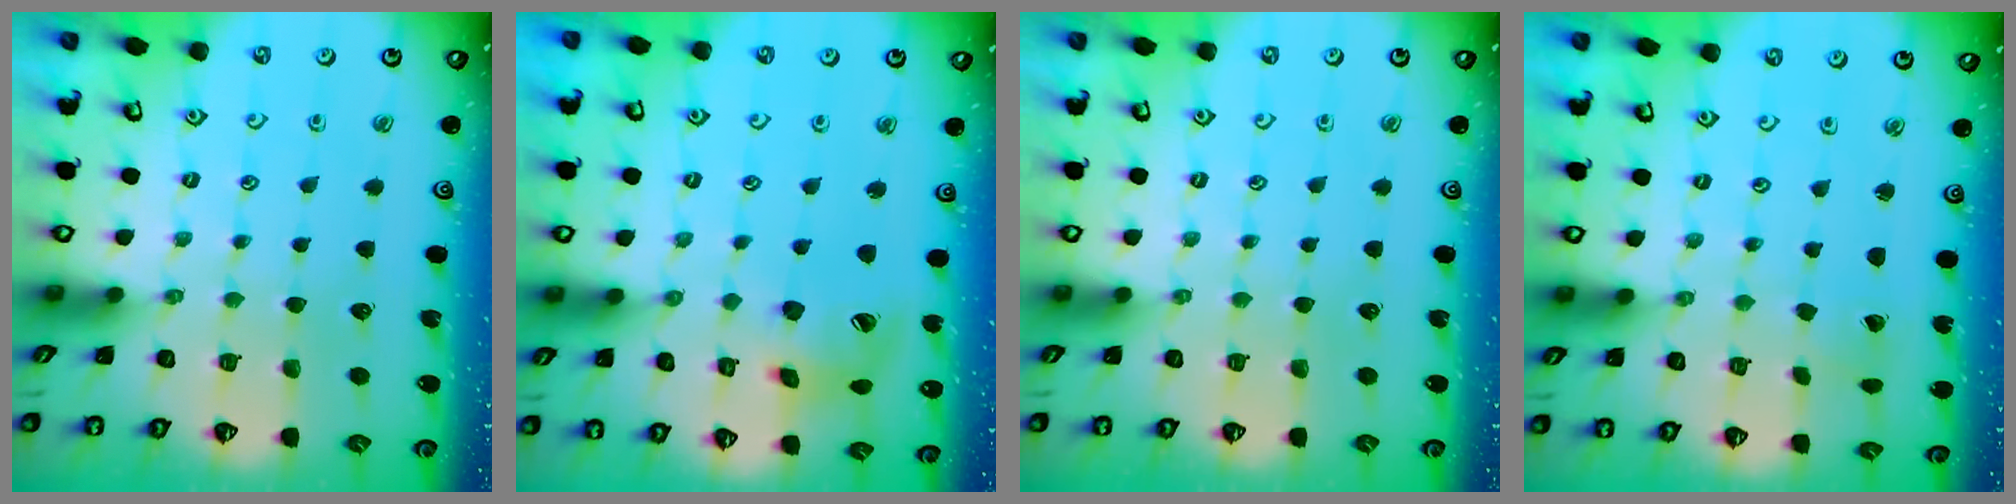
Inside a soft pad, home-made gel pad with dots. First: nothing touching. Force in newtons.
{"total": 13.5, "press": 13.3, "slide": 1.9}
{"total": 0.0}
{"total": 1.2, "press": 1.2, "slide": 0.0}